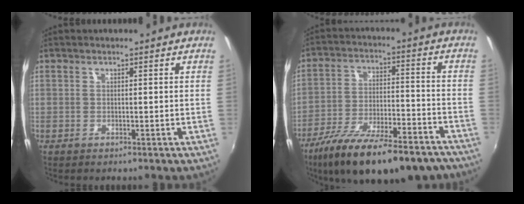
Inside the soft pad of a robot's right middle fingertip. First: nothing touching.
{"total": 23.9, "force": [-18.2, 7.5, 13.5], "torque": [-0.237, -0.035, -0.271]}